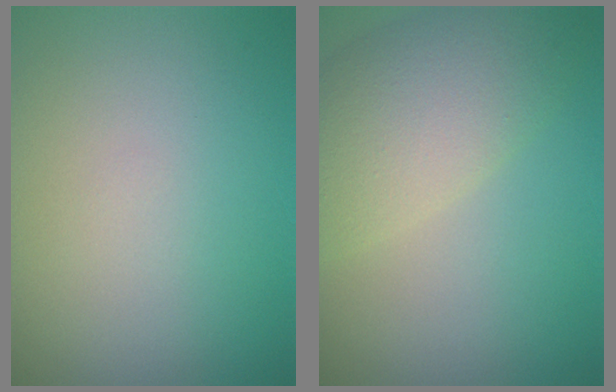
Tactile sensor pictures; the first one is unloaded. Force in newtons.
{"total": 6.5, "press": 6.4, "slide": 0.4}